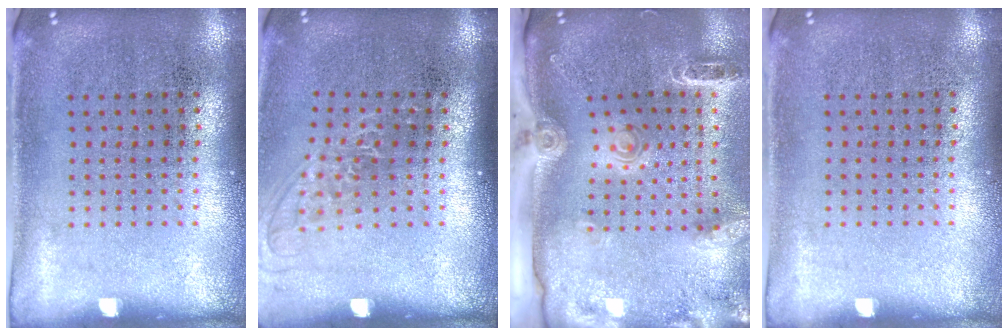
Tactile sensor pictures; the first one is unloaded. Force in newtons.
{"total": 1.3, "press": 1.0, "slide": 0.7}
{"total": 2.5, "press": 2.0, "slide": 1.5}
{"total": 0.0}